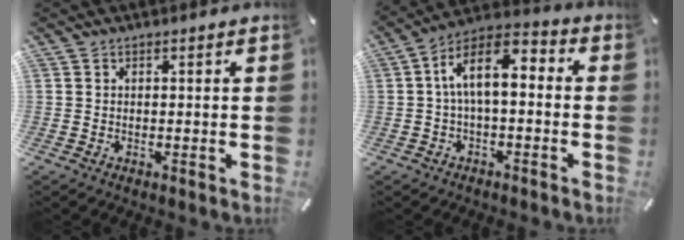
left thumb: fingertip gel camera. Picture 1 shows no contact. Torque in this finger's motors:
{"motor_torque": [-0.58, 1.59, 1.10, -0.71, 0.56]}